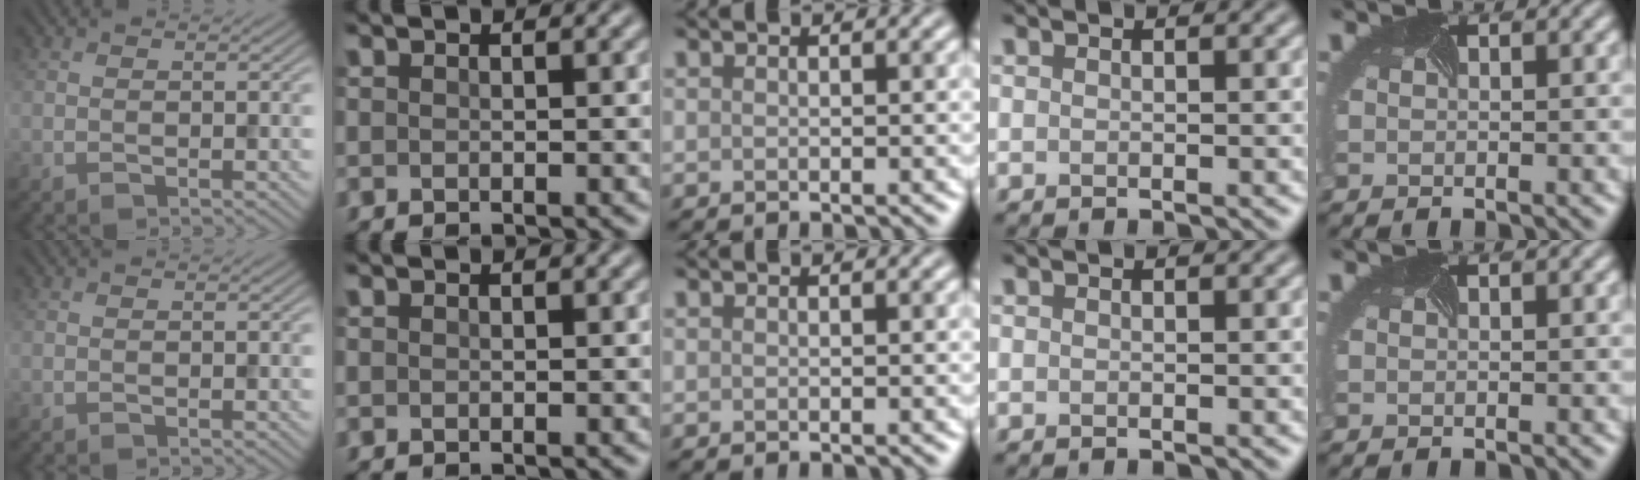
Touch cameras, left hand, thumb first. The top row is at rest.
{}